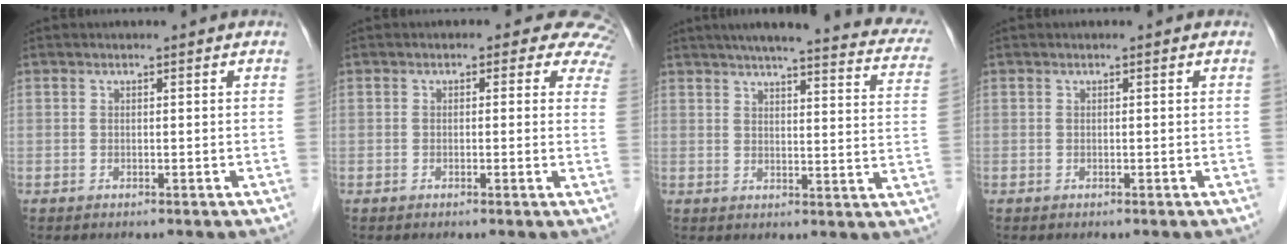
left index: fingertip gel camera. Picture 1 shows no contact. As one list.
[{"total": 6.4, "force": [4.4, 3.8, 2.6], "torque": [-0.005, 0.003, 0.014]}, {"total": 23.8, "force": [20.1, 3.0, 12.3], "torque": [-0.158, -0.011, 0.225]}, {"total": 0.0}]